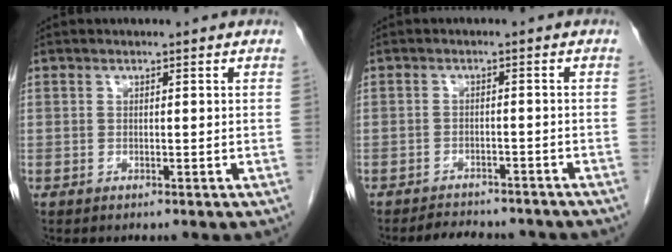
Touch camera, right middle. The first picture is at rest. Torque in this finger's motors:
{"motor_torque": [0.07, -0.05, 0.03, 0.02]}